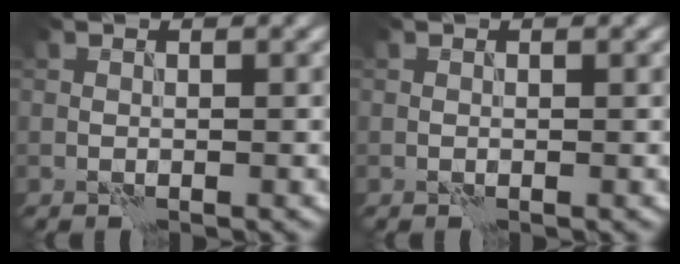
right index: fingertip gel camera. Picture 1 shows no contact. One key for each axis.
{"total": 0.0}